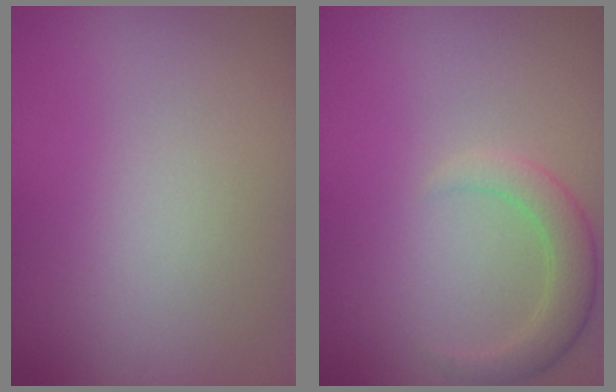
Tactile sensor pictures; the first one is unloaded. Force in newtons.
{"total": 2.9, "press": 2.9, "slide": 0.4}